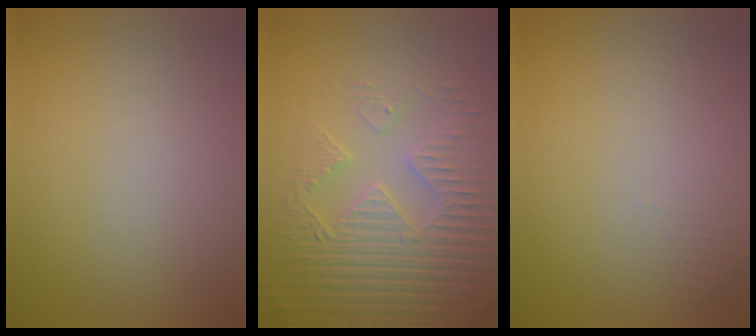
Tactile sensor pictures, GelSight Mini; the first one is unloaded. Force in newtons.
{"total": 5.0, "press": 4.7, "slide": 1.8}
{"total": 1.0, "press": 0.9, "slide": 0.3}